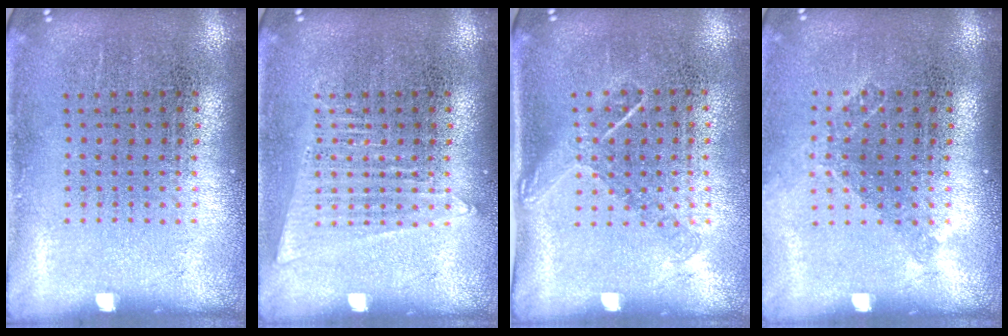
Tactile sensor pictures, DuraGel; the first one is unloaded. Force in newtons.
{"total": 1.6, "press": 1.6, "slide": 0.1}
{"total": 1.3, "press": 1.0, "slide": 0.9}
{"total": 1.0, "press": 0.8, "slide": 0.6}